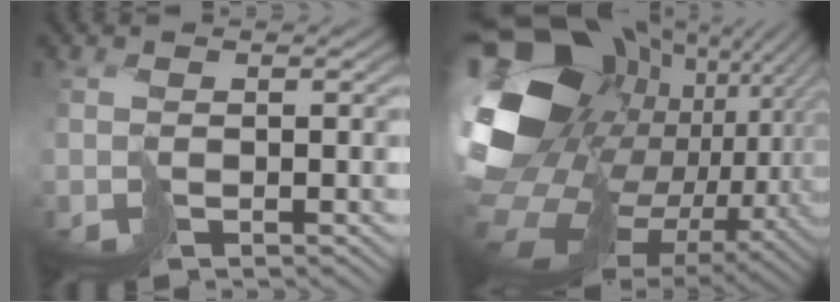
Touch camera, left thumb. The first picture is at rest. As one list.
[{"total": 20.0, "force": [-1.4, 14.3, 13.9], "torque": [-0.334, -0.060, 0.012]}]